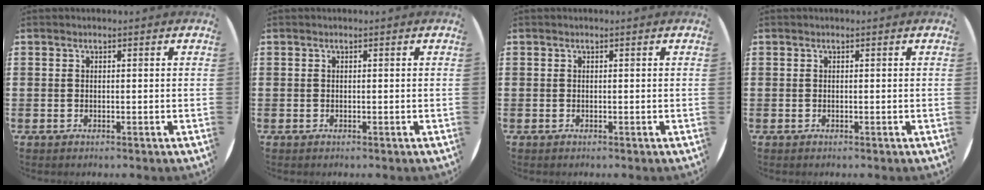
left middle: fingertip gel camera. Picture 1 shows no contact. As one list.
[{"total": 0.0}, {"total": 0.0}, {"total": 0.0}]